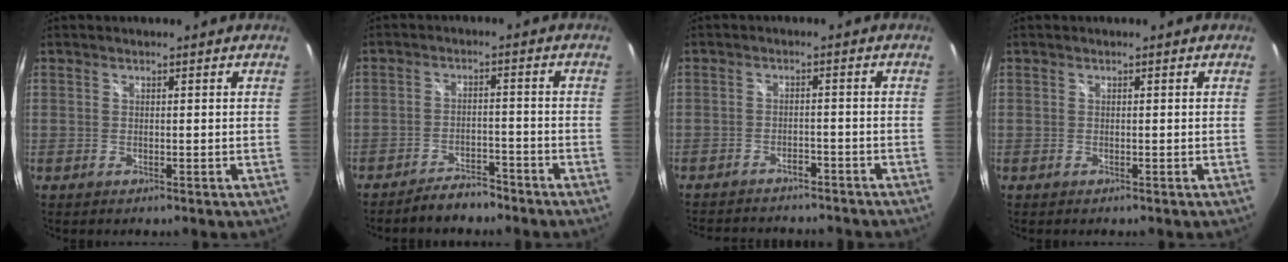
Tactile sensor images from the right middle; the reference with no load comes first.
{"total": 5.7, "force": [-5.1, 1.8, 1.8], "torque": [-0.053, 0.008, -0.074]}
{"total": 11.1, "force": [-9.7, 3.7, 3.9], "torque": [-0.089, -0.006, -0.134]}
{"total": 0.0}